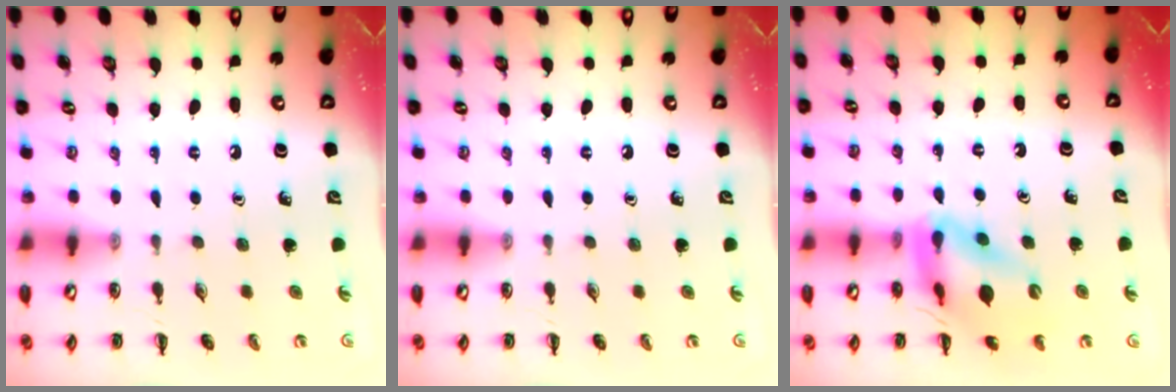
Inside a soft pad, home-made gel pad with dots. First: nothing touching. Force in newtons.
{"total": 0.0}
{"total": 12.7, "press": 12.4, "slide": 2.7}